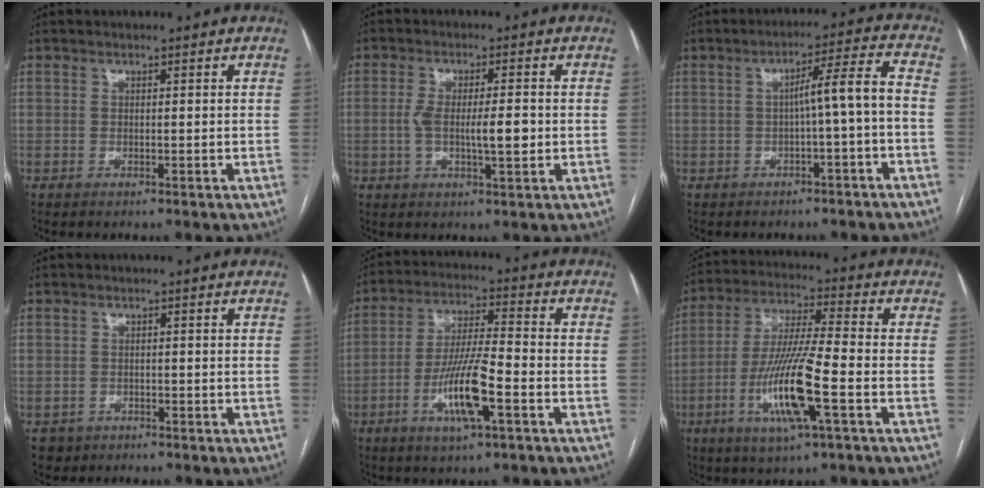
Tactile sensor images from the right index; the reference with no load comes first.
{"total": 6.4, "force": [-0.6, 1.3, 6.3], "torque": [-0.111, 0.002, -0.010]}
{"total": 6.2, "force": [-1.4, -0.3, 6.0], "torque": [-0.087, 0.023, -0.016]}
{"total": 2.6, "force": [-1.4, 2.2, -0.1], "torque": [0.001, 0.007, -0.022]}
{"total": 10.9, "force": [-4.2, 1.3, 10.0], "torque": [-0.192, -0.004, -0.076]}
{"total": 13.7, "force": [-4.5, 0.7, 12.9], "torque": [-0.260, -0.012, -0.086]}